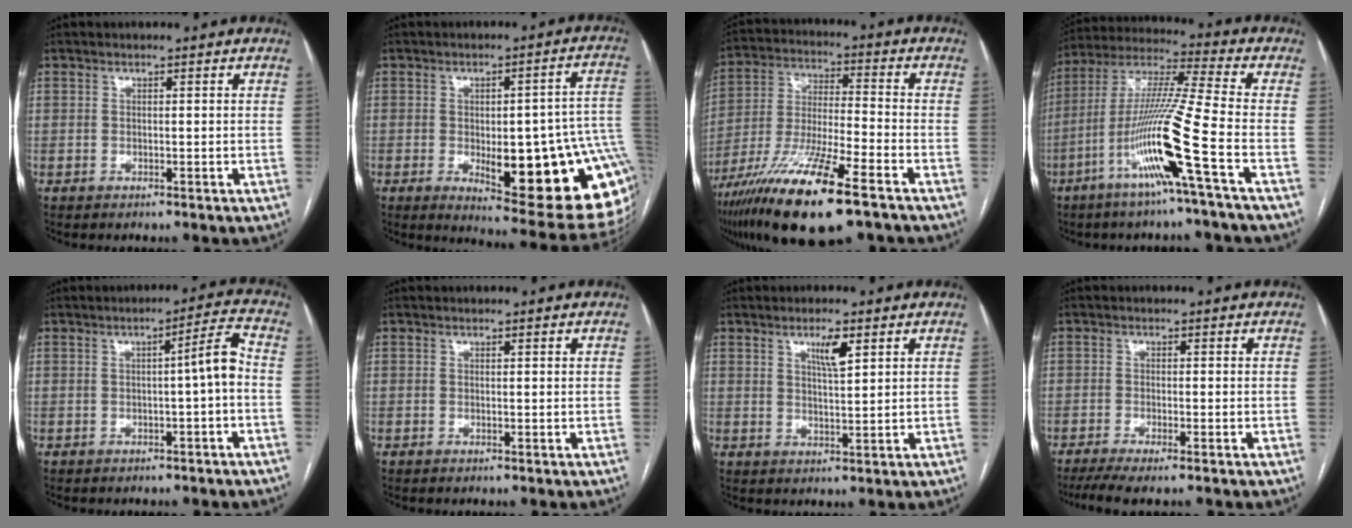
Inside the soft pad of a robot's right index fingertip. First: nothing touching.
{"total": 23.0, "force": [-5.0, 6.2, 21.6], "torque": [-0.172, 0.013, -0.045]}
{"total": 18.2, "force": [-11.2, 2.1, 14.2], "torque": [-0.281, -0.043, -0.202]}
{"total": 15.5, "force": [-6.4, -2.0, 14.0], "torque": [-0.278, -0.011, -0.125]}
{"total": 4.5, "force": [-0.6, -0.1, 4.5], "torque": [-0.062, 0.013, -0.009]}
{"total": 0.0}
{"total": 3.9, "force": [2.1, 0.6, 3.3], "torque": [-0.058, -0.004, 0.037]}
{"total": 5.5, "force": [-4.0, 0.5, 3.6], "torque": [-0.060, -0.013, -0.067]}